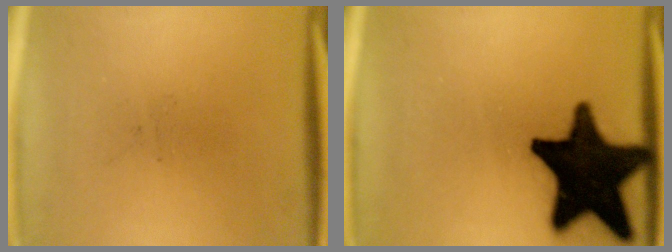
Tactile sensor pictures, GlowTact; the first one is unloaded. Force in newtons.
{"total": 20.2}